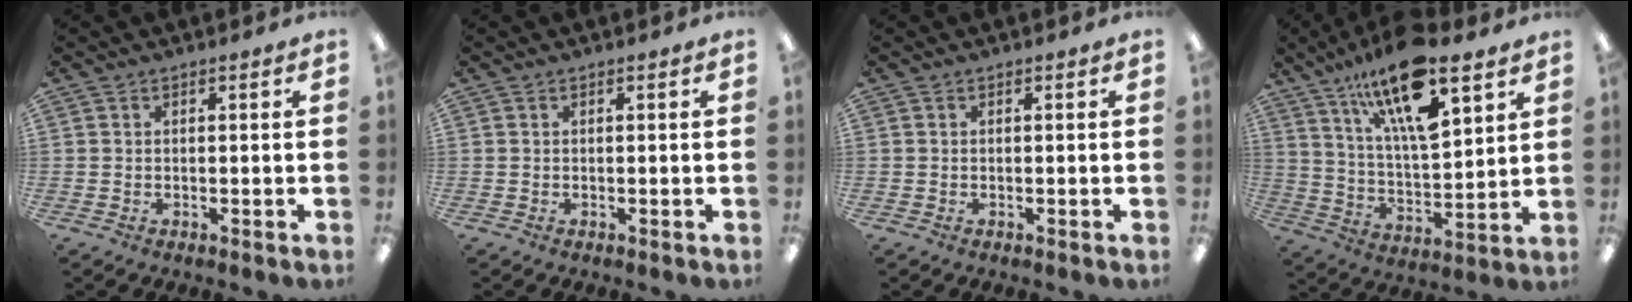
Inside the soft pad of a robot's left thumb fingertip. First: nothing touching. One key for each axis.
{"total": 0.0}
{"total": 0.0}
{"total": 19.7, "fx": 12.6, "fy": 6.1, "fz": 13.8, "tx": -0.236, "ty": -0.062, "tz": 0.211}